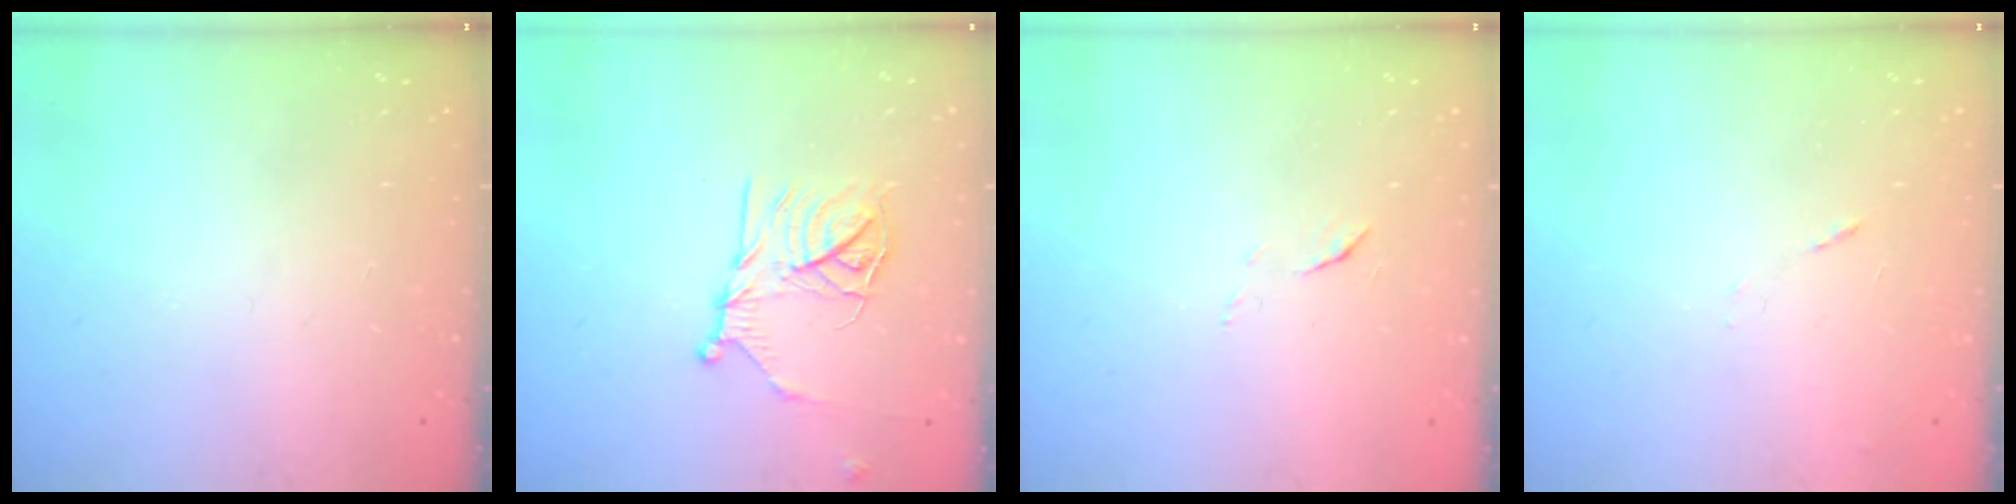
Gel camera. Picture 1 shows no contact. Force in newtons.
{"total": 13.2, "press": 13.2, "slide": 0.8}
{"total": 4.1, "press": 4.1, "slide": 0.3}
{"total": 5.3, "press": 5.3, "slide": 0.5}